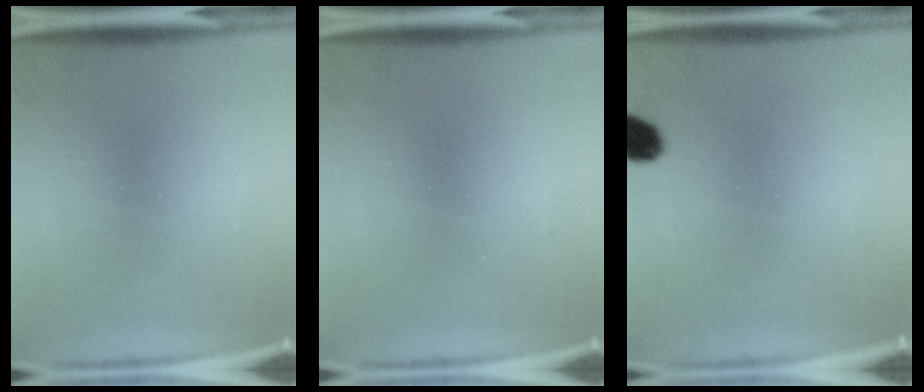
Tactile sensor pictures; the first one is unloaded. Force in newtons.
{"total": 0.0}
{"total": 5.0}